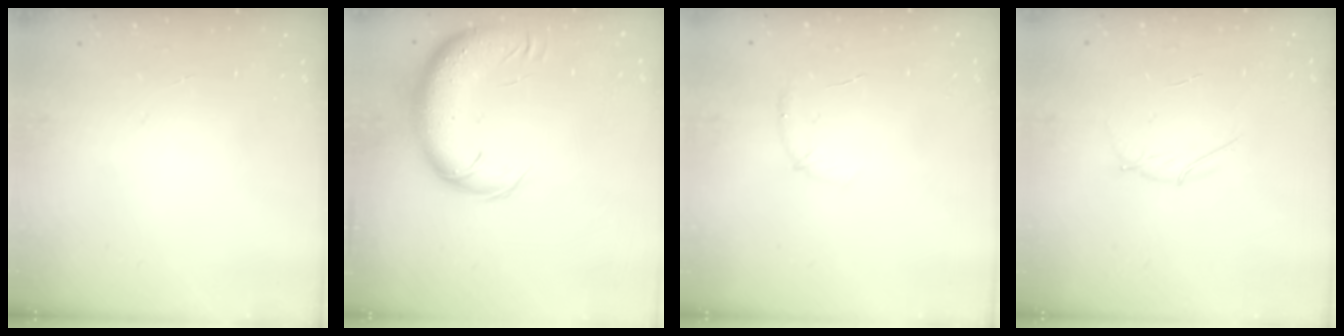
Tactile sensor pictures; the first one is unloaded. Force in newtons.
{"total": 13.8, "press": 13.2, "slide": 4.1}
{"total": 6.8, "press": 6.6, "slide": 1.8}
{"total": 3.6, "press": 3.5, "slide": 0.9}